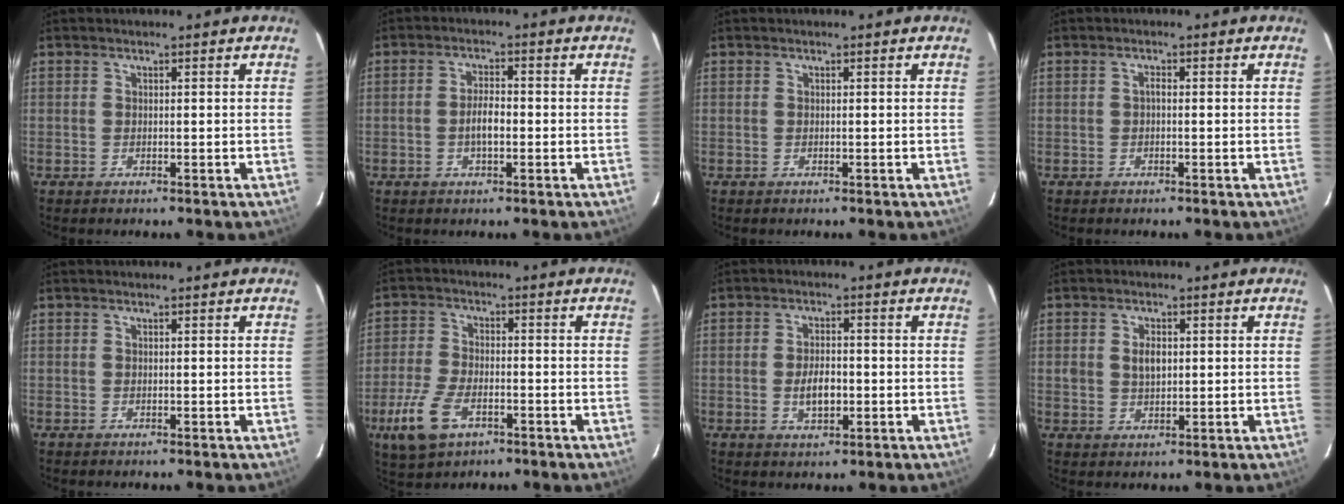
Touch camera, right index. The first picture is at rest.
{"total": 3.8, "force": [-1.0, 1.5, 3.3], "torque": [-0.063, 0.002, -0.014]}
{"total": 0.0}
{"total": 0.7, "force": [-0.1, 0.3, 0.6], "torque": [-0.012, 0.005, -0.004]}
{"total": 0.0}
{"total": 10.0, "force": [-4.9, 5.4, 6.9], "torque": [-0.165, -0.009, -0.089]}
{"total": 4.8, "force": [-1.1, 2.5, 4.0], "torque": [-0.077, -0.002, -0.013]}
{"total": 3.5, "force": [0.6, 2.3, 2.6], "torque": [-0.045, 0.005, 0.015]}